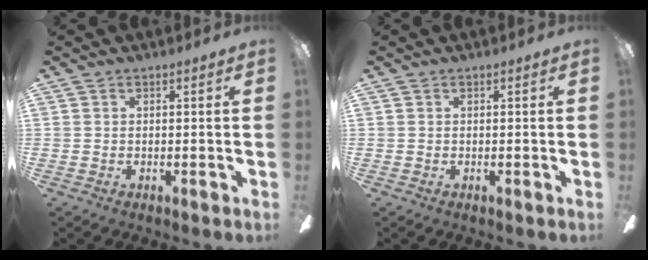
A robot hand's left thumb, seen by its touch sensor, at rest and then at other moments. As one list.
[{"total": 0.0}]